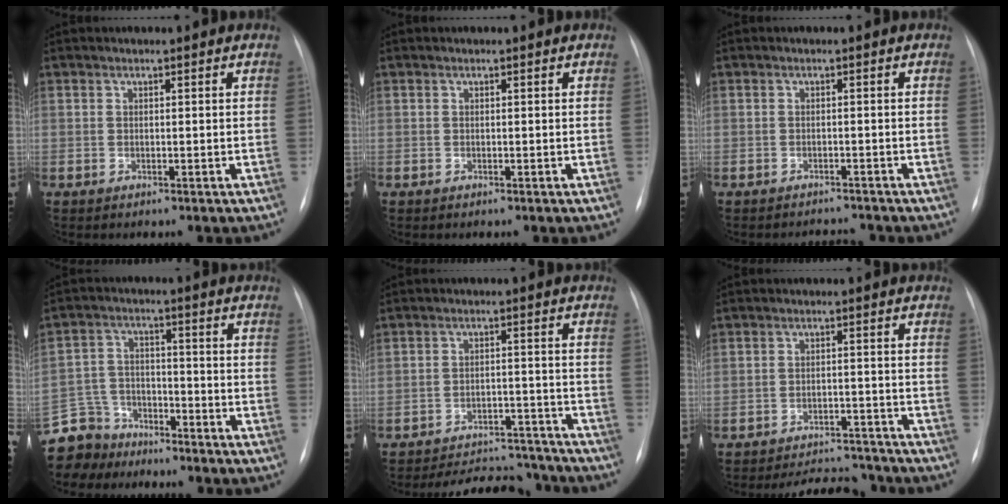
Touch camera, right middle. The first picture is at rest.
{"total": 0.0}
{"total": 2.4, "force": [-2.4, 0.1, -0.4], "torque": [0.006, -0.007, -0.031]}
{"total": 8.7, "force": [-7.6, 4.2, -0.3], "torque": [-0.002, 0.016, -0.144]}
{"total": 13.2, "force": [-12.6, 3.2, 2.0], "torque": [-0.022, 0.015, -0.165]}
{"total": 9.0, "force": [-8.8, 1.9, 1.1], "torque": [-0.010, 0.004, -0.120]}